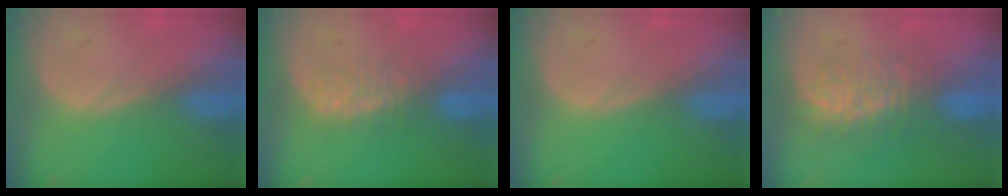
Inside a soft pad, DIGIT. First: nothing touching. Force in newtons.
{"total": 3.6, "press": 3.6, "slide": 0.7}
{"total": 0.0}
{"total": 7.8, "press": 7.5, "slide": 2.0}